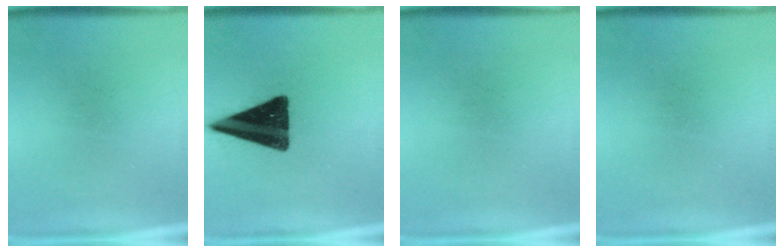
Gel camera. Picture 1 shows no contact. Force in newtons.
{"total": 16.8}
{"total": 0.0}
{"total": 0.0}